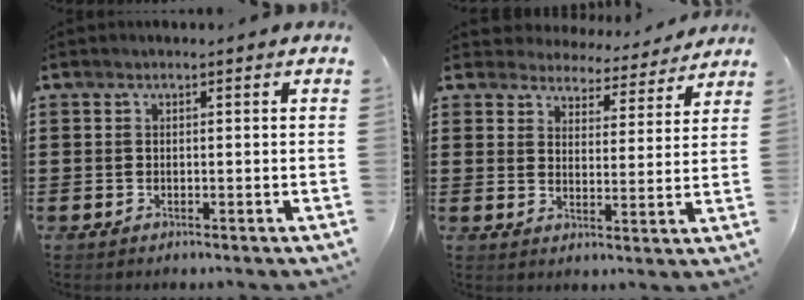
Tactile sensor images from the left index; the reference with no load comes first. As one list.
[{"total": 4.6, "force": [4.6, 0.5, -0.1], "torque": [-0.016, -0.036, 0.079]}]